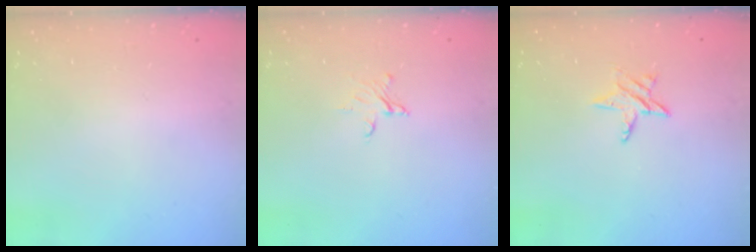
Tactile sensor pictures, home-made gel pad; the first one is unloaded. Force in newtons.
{"total": 2.9, "press": 2.9, "slide": 0.3}
{"total": 6.2, "press": 6.2, "slide": 0.4}